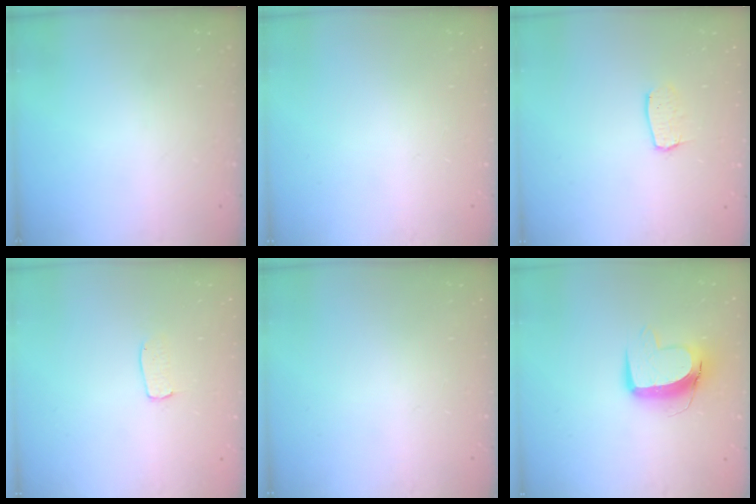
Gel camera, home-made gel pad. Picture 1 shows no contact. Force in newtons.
{"total": 0.0}
{"total": 6.0, "press": 6.0, "slide": 0.3}
{"total": 3.3, "press": 3.3, "slide": 0.2}
{"total": 0.0}
{"total": 10.9, "press": 10.8, "slide": 1.2}